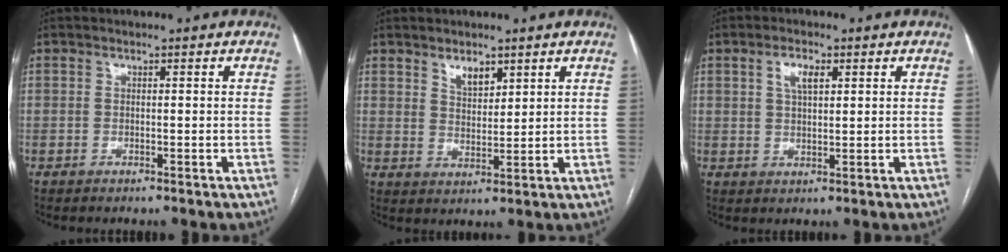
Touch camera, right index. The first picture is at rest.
{"total": 3.9, "force": [2.5, 1.9, 2.2], "torque": [-0.039, -0.002, 0.051]}
{"total": 3.8, "force": [1.5, 1.7, 3.1], "torque": [-0.059, 0.005, 0.029]}